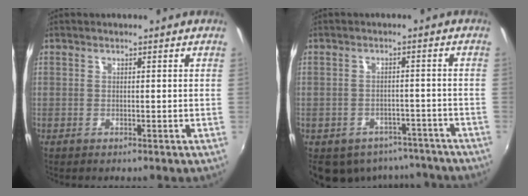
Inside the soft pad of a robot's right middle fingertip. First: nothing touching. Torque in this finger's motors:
{"motor_torque": [1.07, -1.07, 0.03, 0.07]}